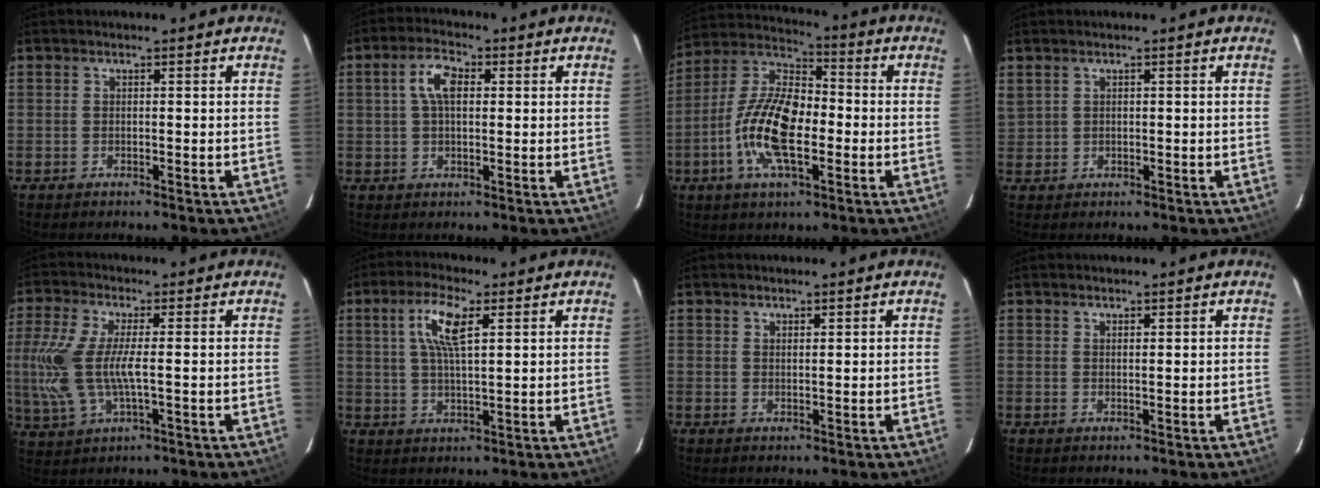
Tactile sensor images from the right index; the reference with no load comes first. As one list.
[{"total": 5.6, "force": [1.2, 3.0, 4.6], "torque": [-0.088, 0.016, 0.023]}, {"total": 15.3, "force": [-3.6, 6.7, 13.3], "torque": [-0.271, 0.004, -0.077]}, {"total": 2.9, "force": [1.3, 2.4, 1.1], "torque": [-0.015, 0.004, 0.033]}, {"total": 11.3, "force": [-0.4, 3.7, 10.7], "torque": [-0.235, -0.006, -0.003]}, {"total": 7.6, "force": [2.9, 2.1, 6.6], "torque": [-0.128, 0.009, 0.055]}, {"total": 1.1, "force": [1.0, 0.3, 0.4], "torque": [-0.005, 0.000, 0.017]}, {"total": 0.9, "force": [0.8, 0.2, 0.3], "torque": [-0.006, 0.000, 0.014]}]